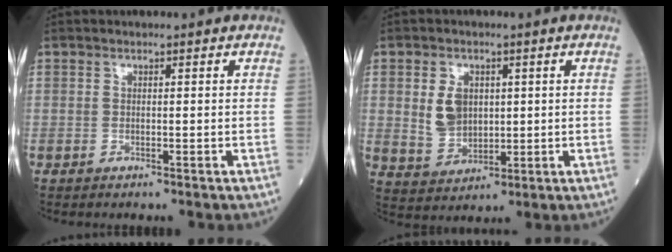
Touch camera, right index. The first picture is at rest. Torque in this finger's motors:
{"motor_torque": [0.90, 0.22, 0.14, 0.03]}